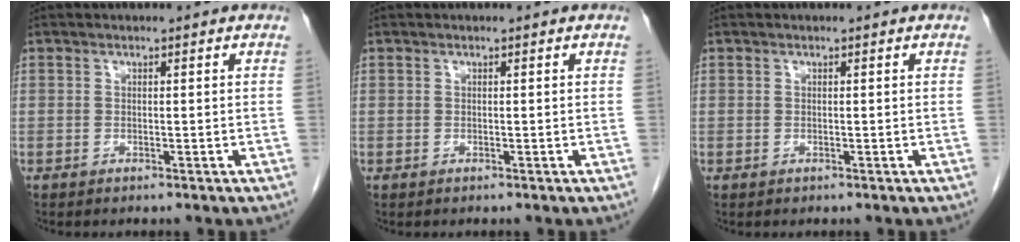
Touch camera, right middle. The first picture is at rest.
{"total": 0.0}
{"total": 0.0}